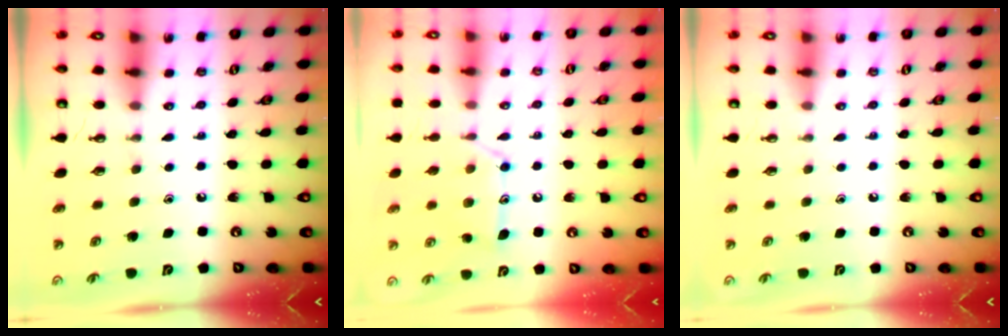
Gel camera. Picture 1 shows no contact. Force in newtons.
{"total": 13.5, "press": 13.5, "slide": 0.8}
{"total": 0.0}